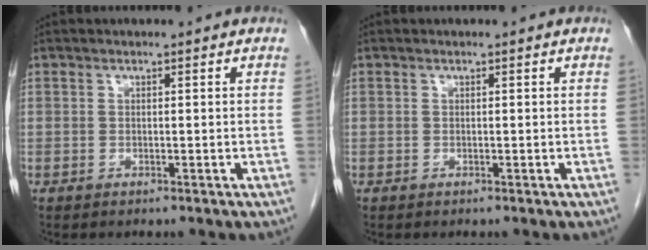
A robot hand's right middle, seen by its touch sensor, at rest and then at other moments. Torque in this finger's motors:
{"motor_torque": [-0.13, -0.79, 0.08, 0.01]}